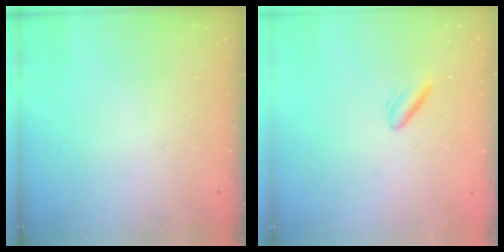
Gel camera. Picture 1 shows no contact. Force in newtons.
{"total": 2.8, "press": 2.5, "slide": 1.3}